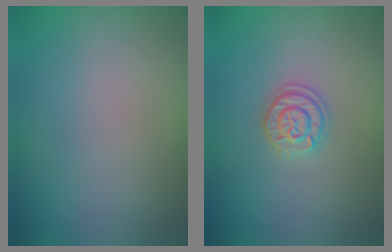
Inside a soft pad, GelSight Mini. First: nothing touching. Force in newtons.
{"total": 1.9, "press": 1.8, "slide": 0.3}